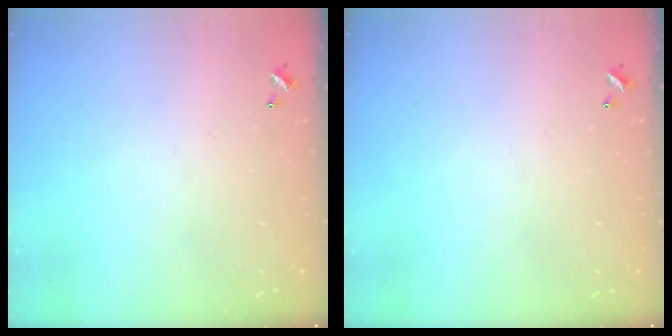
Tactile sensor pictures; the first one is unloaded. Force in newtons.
{"total": 0.0}